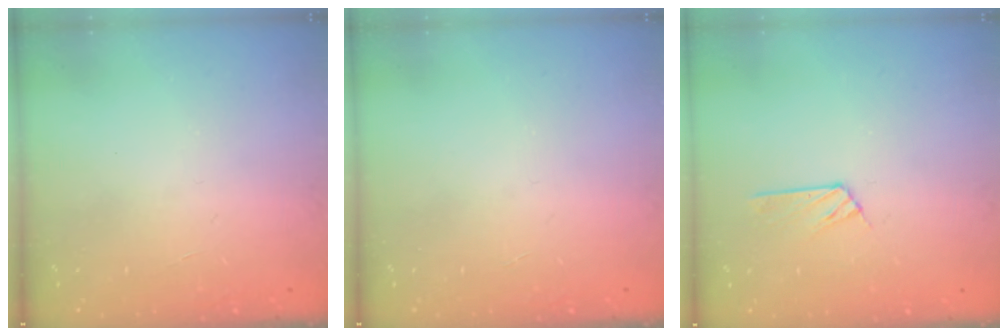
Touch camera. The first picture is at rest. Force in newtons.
{"total": 0.0}
{"total": 6.1, "press": 6.1, "slide": 0.7}